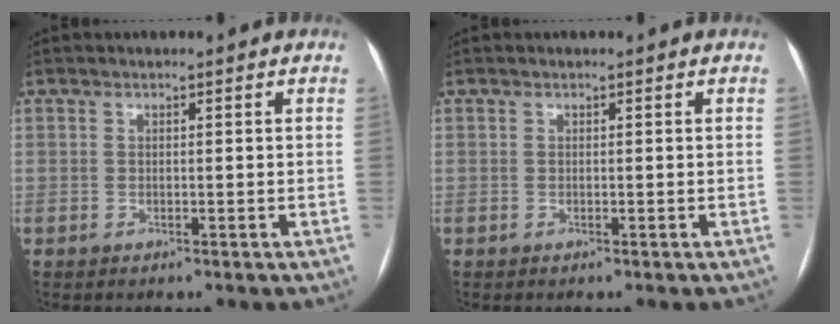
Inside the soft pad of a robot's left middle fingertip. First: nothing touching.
{"total": 0.0}